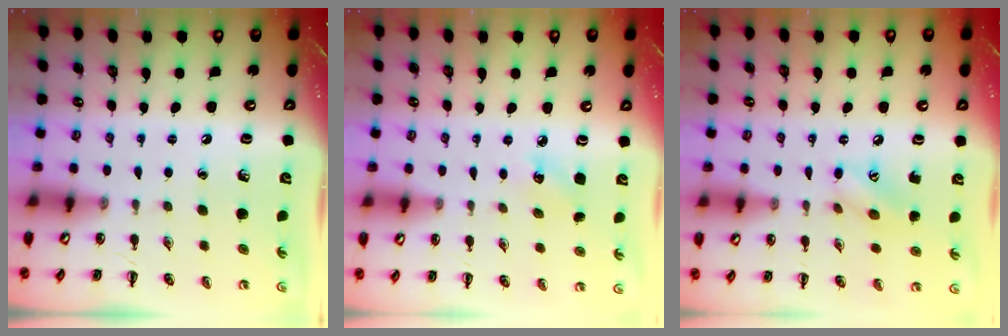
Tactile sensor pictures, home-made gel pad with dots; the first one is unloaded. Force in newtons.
{"total": 3.7, "press": 3.5, "slide": 1.0}
{"total": 6.7, "press": 6.7, "slide": 0.7}